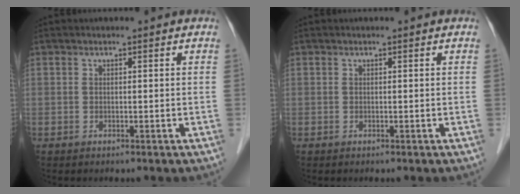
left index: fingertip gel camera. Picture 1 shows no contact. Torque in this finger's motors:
{"motor_torque": [0.00, 0.00, 0.00, 0.00]}